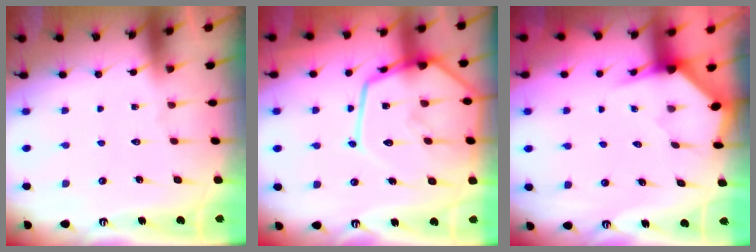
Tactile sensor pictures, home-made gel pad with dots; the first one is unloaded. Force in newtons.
{"total": 21.3, "press": 21.3, "slide": 1.8}
{"total": 3.2, "press": 3.2, "slide": 0.3}